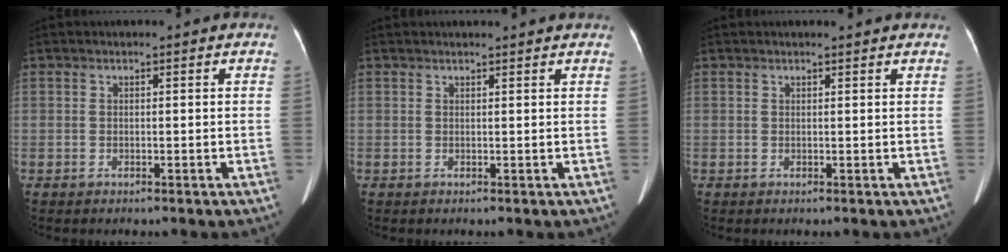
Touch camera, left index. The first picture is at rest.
{"total": 3.3, "force": [3.1, 0.0, 0.9], "torque": [-0.013, 0.017, 0.034]}
{"total": 1.9, "force": [1.8, 0.2, 0.6], "torque": [-0.012, 0.008, 0.021]}